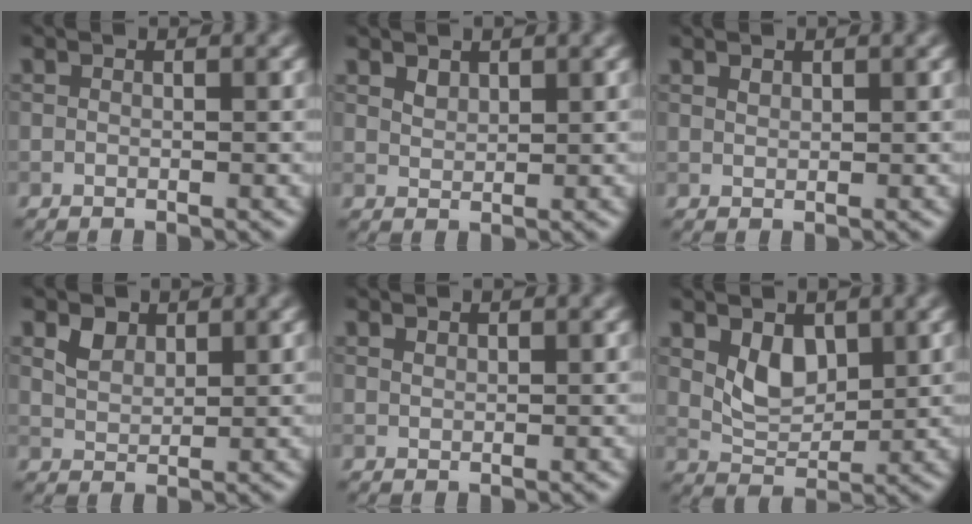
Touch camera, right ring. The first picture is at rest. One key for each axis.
{"total": 1.2, "fx": 0.9, "fy": 0.6, "fz": 0.3, "tx": -0.010, "ty": -0.001, "tz": 0.023}
{"total": 0.7, "fx": 0.6, "fy": 0.3, "fz": 0.2, "tx": -0.006, "ty": 0.000, "tz": 0.014}
{"total": 2.1, "fx": 1.3, "fy": 1.3, "fz": 1.0, "tx": -0.023, "ty": 0.001, "tz": 0.029}
{"total": 0.6, "fx": 0.6, "fy": 0.3, "fz": 0.2, "tx": -0.004, "ty": 0.000, "tz": 0.014}
{"total": 3.4, "fx": 1.3, "fy": 2.2, "fz": 2.2, "tx": -0.044, "ty": -0.009, "tz": 0.032}